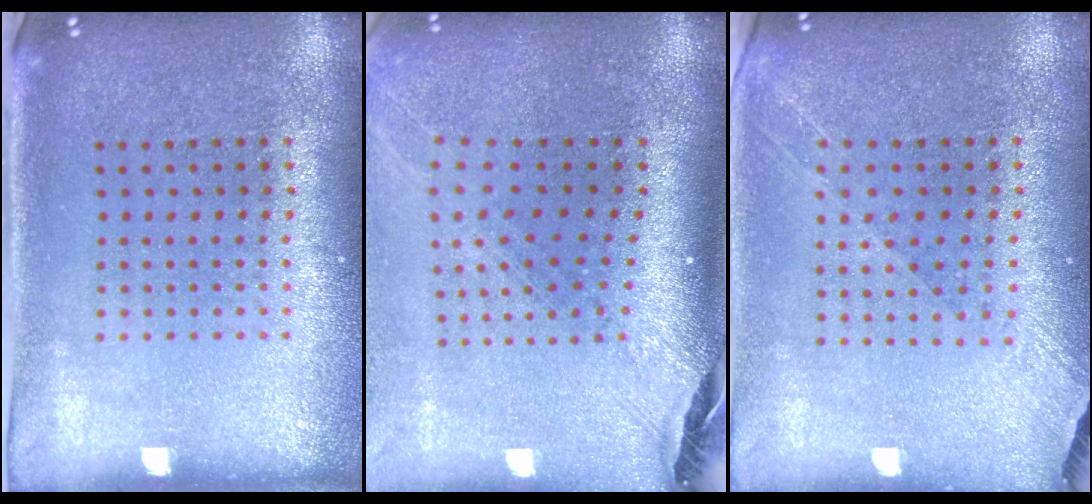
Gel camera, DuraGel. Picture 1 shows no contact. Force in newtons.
{"total": 1.8, "press": 1.5, "slide": 0.9}
{"total": 1.3, "press": 1.2, "slide": 0.5}